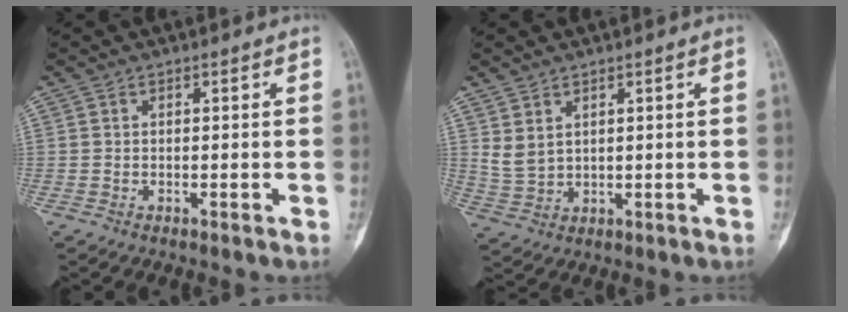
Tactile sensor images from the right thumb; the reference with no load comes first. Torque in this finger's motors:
{"motor_torque": [0.00, 0.01, 0.03, 0.00, 0.01]}